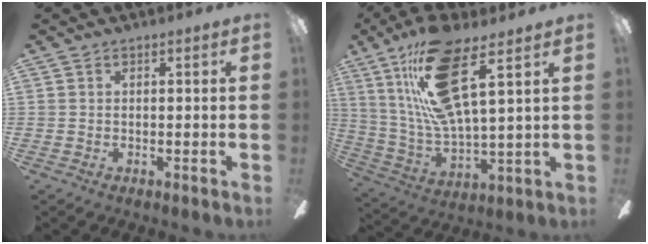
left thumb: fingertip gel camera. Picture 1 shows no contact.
{"total": 20.1, "force": [10.2, 5.6, 16.4], "torque": [-0.348, -0.030, 0.162]}